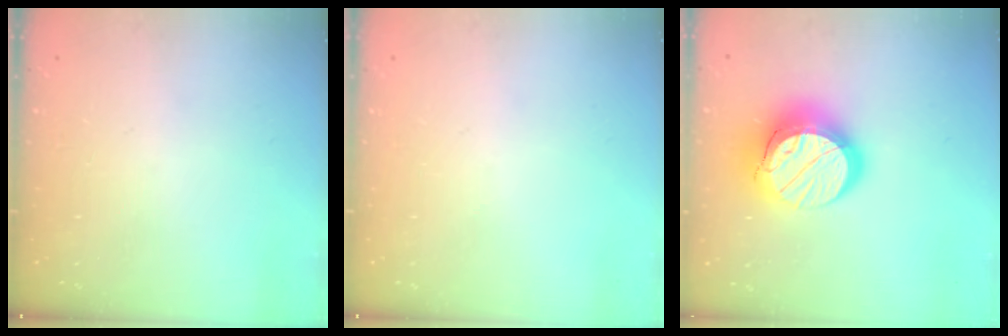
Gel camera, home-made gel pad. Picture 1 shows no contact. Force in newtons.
{"total": 0.0}
{"total": 18.5, "press": 18.5, "slide": 1.3}